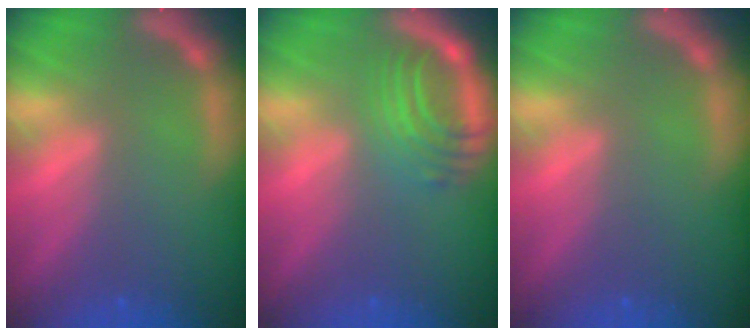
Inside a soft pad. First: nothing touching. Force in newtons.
{"total": 5.5}
{"total": 0.0}